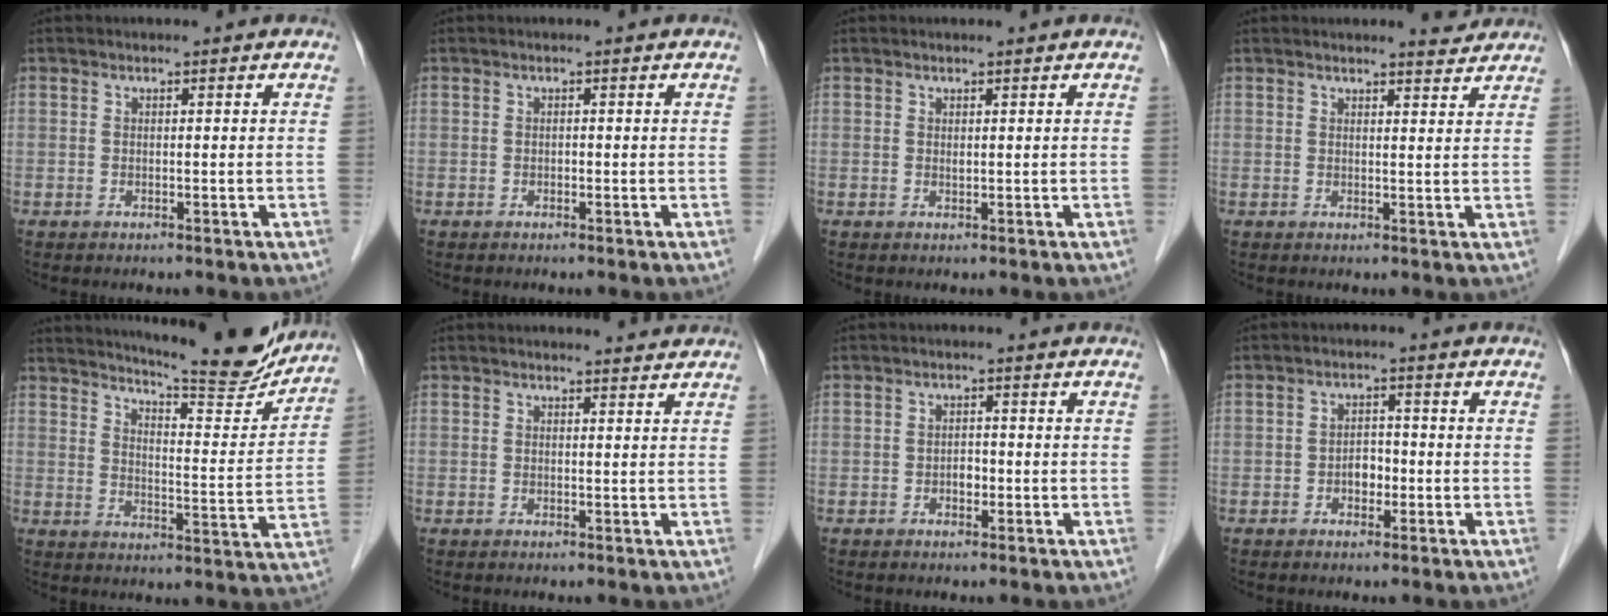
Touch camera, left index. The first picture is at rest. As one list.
[{"total": 0.0}, {"total": 0.7, "force": [0.5, 0.1, 0.4], "torque": [-0.011, -0.001, 0.009]}, {"total": 2.9, "force": [2.9, 0.3, 0.5], "torque": [-0.012, -0.006, 0.032]}, {"total": 16.4, "force": [15.5, 0.9, 5.4], "torque": [-0.085, -0.049, 0.203]}, {"total": 2.1, "force": [2.1, 0.0, 0.0], "torque": [-0.009, -0.005, 0.022]}, {"total": 1.5, "force": [-0.5, 1.0, 1.0], "torque": [-0.015, 0.004, -0.009]}, {"total": 2.6, "force": [-0.9, 1.7, 1.7], "torque": [-0.025, 0.007, -0.015]}]